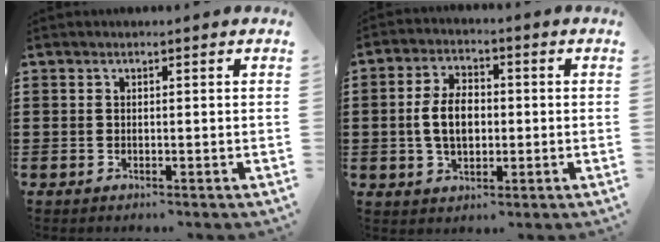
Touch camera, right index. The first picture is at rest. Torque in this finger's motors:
{"motor_torque": [2.14, 0.00, 0.48, 0.11]}